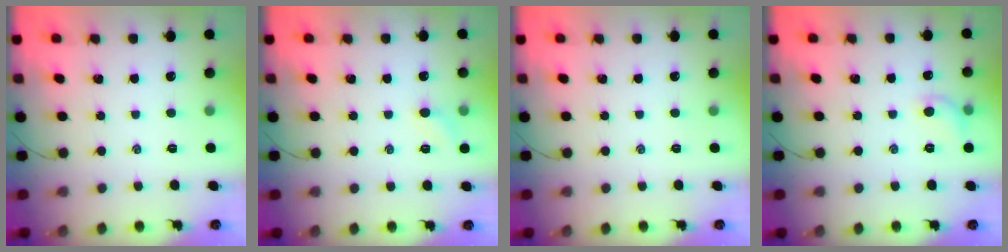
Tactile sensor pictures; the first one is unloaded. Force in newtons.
{"total": 4.8, "press": 4.6, "slide": 1.5}
{"total": 0.0}
{"total": 6.2, "press": 6.0, "slide": 1.4}